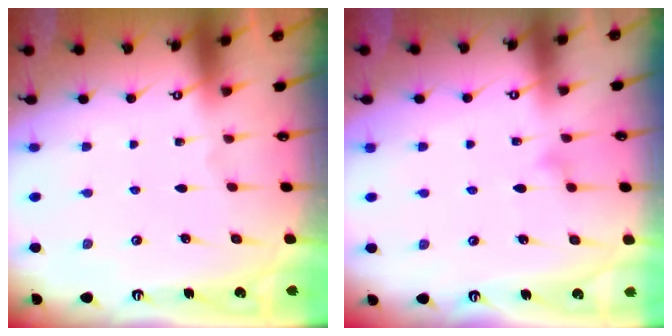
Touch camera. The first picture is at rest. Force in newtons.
{"total": 7.3, "press": 7.2, "slide": 0.7}